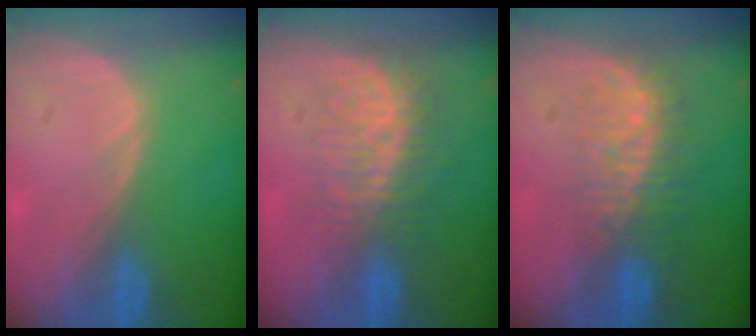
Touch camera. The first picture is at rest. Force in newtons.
{"total": 8.3, "press": 7.2, "slide": 4.0}
{"total": 7.6, "press": 7.3, "slide": 2.3}